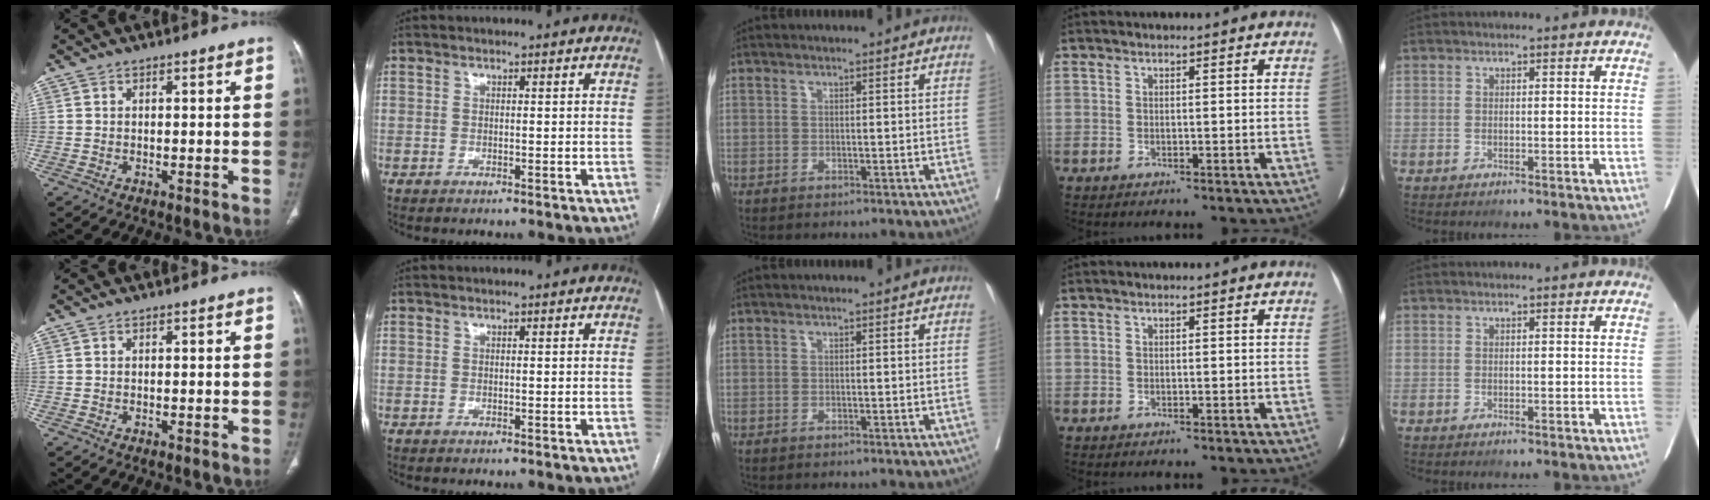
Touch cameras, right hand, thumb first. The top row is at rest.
{}